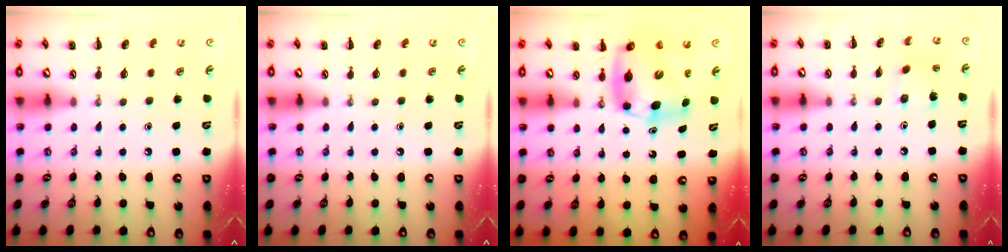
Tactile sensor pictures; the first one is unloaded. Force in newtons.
{"total": 0.0}
{"total": 8.4, "press": 8.1, "slide": 2.3}
{"total": 1.7, "press": 1.6, "slide": 0.7}